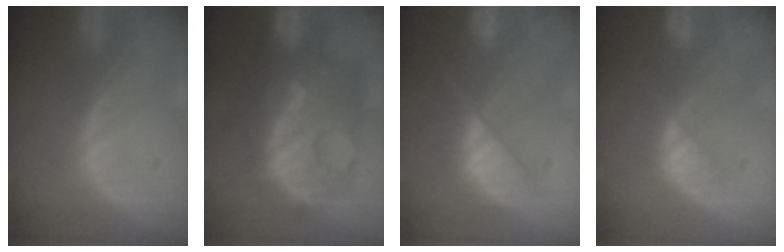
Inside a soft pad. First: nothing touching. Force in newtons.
{"total": 12.3, "press": 12.3, "slide": 1.3}
{"total": 7.2, "press": 7.2, "slide": 0.5}
{"total": 4.1, "press": 4.1, "slide": 0.5}